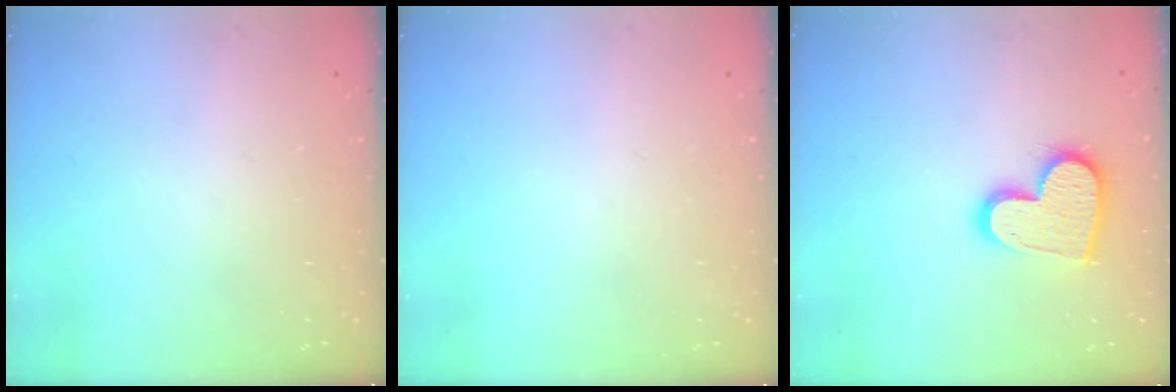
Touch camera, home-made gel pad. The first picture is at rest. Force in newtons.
{"total": 0.0}
{"total": 14.9, "press": 14.9, "slide": 1.0}